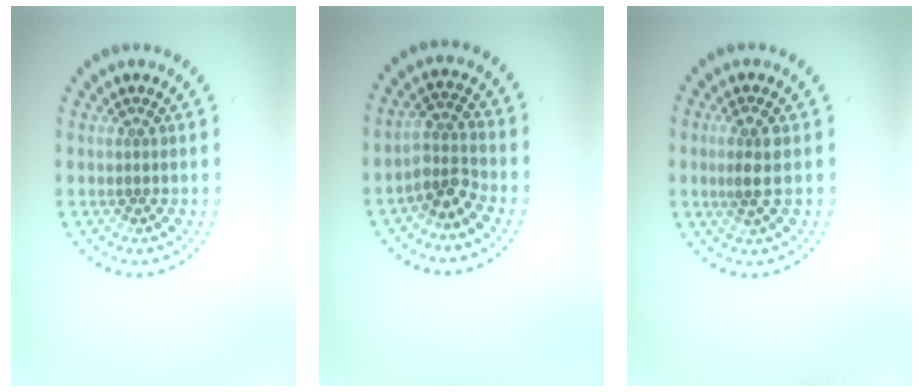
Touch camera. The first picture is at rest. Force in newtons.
{"total": 2.6, "press": 2.0, "slide": 1.7}
{"total": 2.0, "press": 1.9, "slide": 0.7}